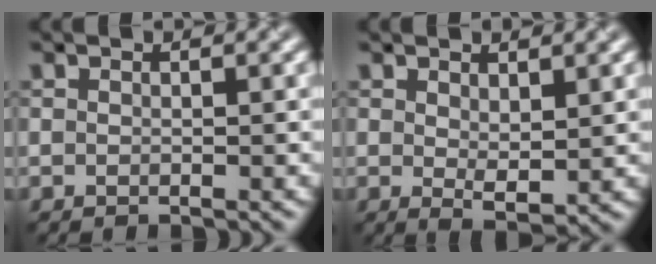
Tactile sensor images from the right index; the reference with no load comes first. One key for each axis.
{"total": 2.2, "fx": 0.9, "fy": 0.8, "fz": 1.8, "tx": -0.032, "ty": -0.009, "tz": 0.019}